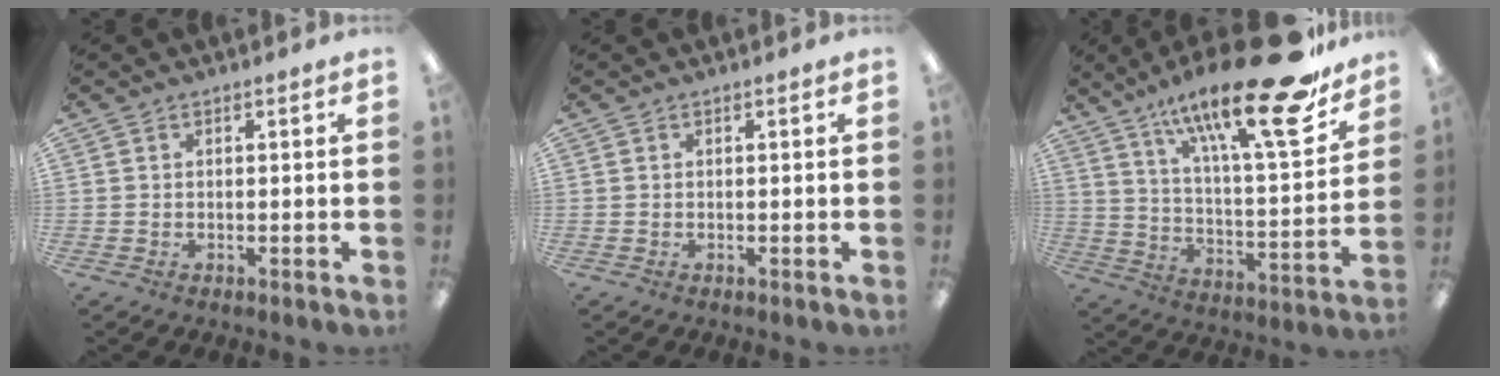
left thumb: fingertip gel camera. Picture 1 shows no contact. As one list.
[{"total": 0.0}, {"total": 25.2, "force": [17.8, 5.3, 17.1], "torque": [-0.263, -0.115, 0.282]}]